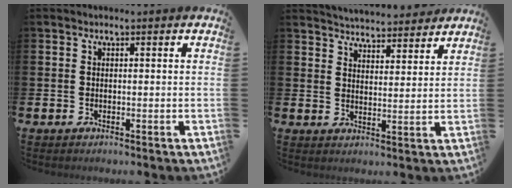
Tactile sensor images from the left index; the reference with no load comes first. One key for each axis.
{"total": 5.0, "fx": 5.0, "fy": 0.5, "fz": -0.2, "tx": -0.009, "ty": -0.035, "tz": 0.088}